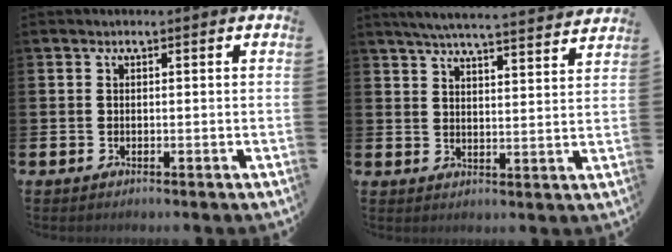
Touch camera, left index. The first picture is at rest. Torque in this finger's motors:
{"motor_torque": [0.90, -1.24, 0.34, 0.13]}